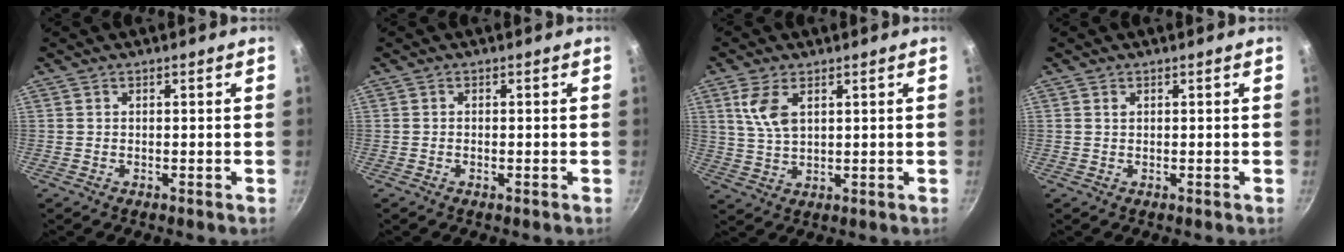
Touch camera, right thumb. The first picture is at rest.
{"total": 0.6, "force": [-0.2, 0.2, 0.4], "torque": [-0.008, 0.002, -0.004]}
{"total": 6.5, "force": [2.6, 3.3, 4.9], "torque": [-0.094, -0.013, 0.057]}
{"total": 0.5, "force": [0.3, 0.3, 0.3], "torque": [-0.006, 0.000, 0.007]}